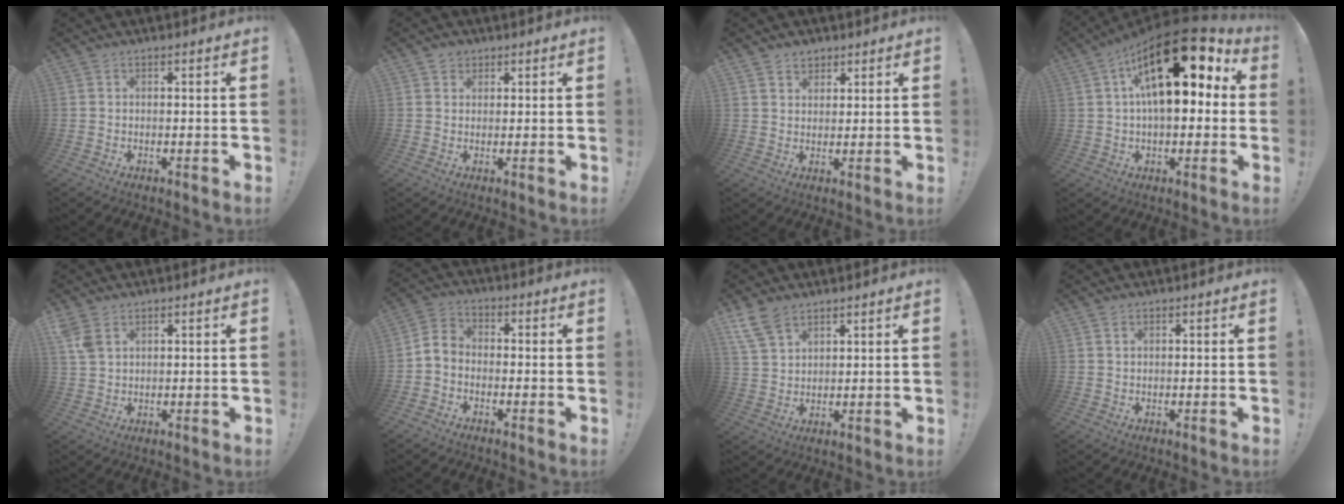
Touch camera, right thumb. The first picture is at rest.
{"total": 2.4, "force": [1.4, 1.9, 0.3], "torque": [-0.002, -0.003, 0.025]}
{"total": 3.9, "force": [2.6, 2.8, 0.7], "torque": [0.001, -0.017, 0.045]}
{"total": 23.0, "force": [7.5, 10.4, 19.1], "torque": [-0.295, -0.033, 0.127]}
{"total": 4.6, "force": [2.6, 2.5, 2.8], "torque": [-0.047, -0.009, 0.050]}
{"total": 4.9, "force": [-2.7, 3.2, 2.5], "torque": [-0.059, 0.019, -0.048]}
{"total": 8.4, "force": [5.8, 4.5, 4.1], "torque": [-0.086, -0.016, 0.118]}
{"total": 0.8, "force": [0.6, 0.1, 0.4], "torque": [-0.003, -0.004, 0.011]}